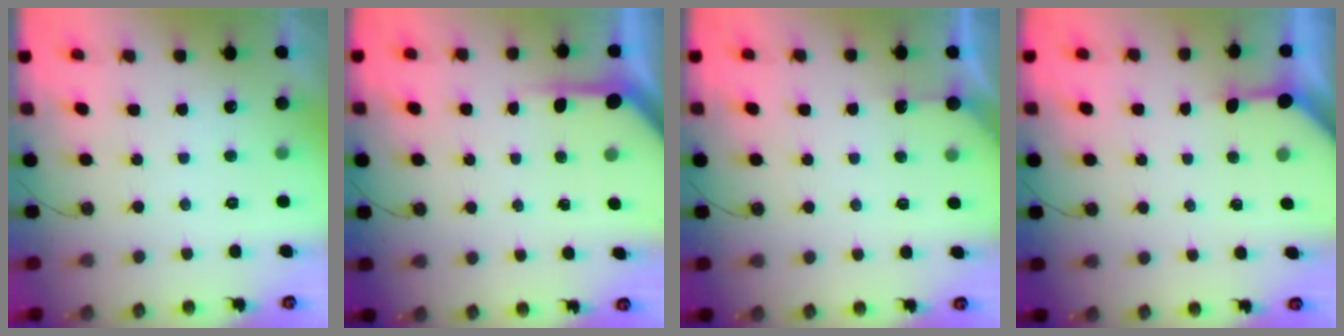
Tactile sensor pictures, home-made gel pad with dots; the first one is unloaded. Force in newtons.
{"total": 4.8, "press": 4.8, "slide": 0.2}
{"total": 2.3, "press": 2.3, "slide": 0.3}
{"total": 3.5, "press": 3.4, "slide": 0.4}